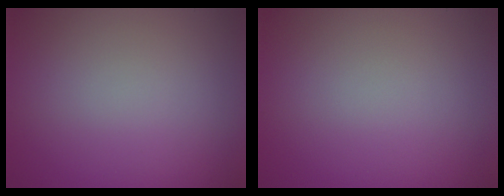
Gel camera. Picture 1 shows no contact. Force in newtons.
{"total": 0.0}